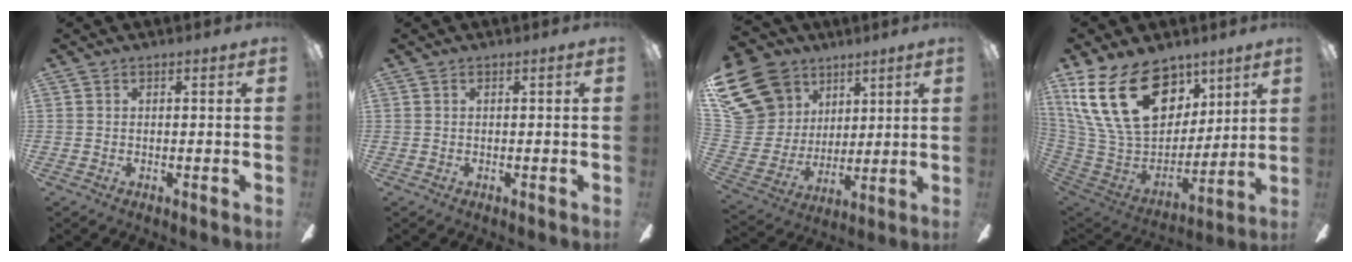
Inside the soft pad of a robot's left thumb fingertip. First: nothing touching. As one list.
[{"total": 0.0}, {"total": 19.9, "force": [11.6, 14.4, 7.3], "torque": [-0.167, -0.056, 0.234]}, {"total": 27.8, "force": [12.5, 17.8, 17.3], "torque": [-0.355, -0.057, 0.230]}]